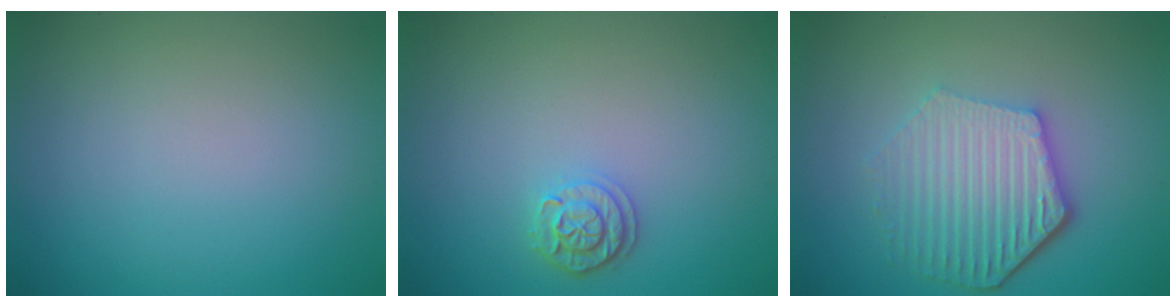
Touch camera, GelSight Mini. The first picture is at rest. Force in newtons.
{"total": 2.1, "press": 1.9, "slide": 0.9}
{"total": 6.0, "press": 4.5, "slide": 3.9}